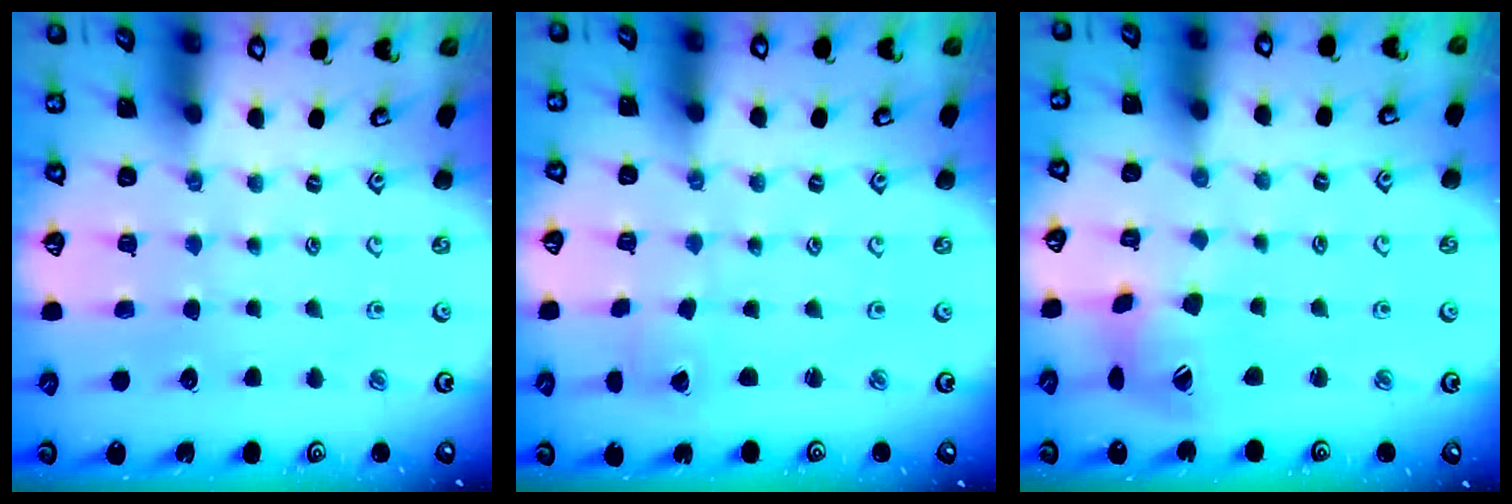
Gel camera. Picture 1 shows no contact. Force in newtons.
{"total": 0.5, "press": 0.5, "slide": 0.1}
{"total": 11.4, "press": 11.3, "slide": 1.0}